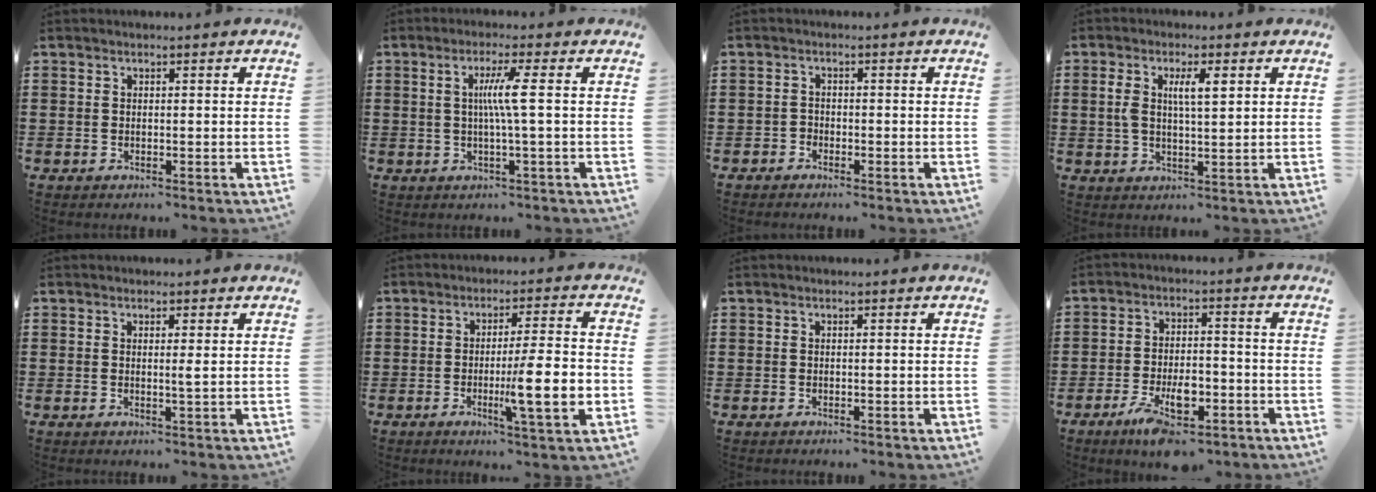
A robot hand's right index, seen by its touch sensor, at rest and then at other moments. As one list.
[{"total": 5.0, "force": [0.3, -0.5, 4.9], "torque": [-0.093, -0.007, -0.001]}, {"total": 1.2, "force": [-1.0, 0.6, 0.0], "torque": [-0.004, 0.003, -0.023]}, {"total": 4.9, "force": [1.4, 1.5, 4.4], "torque": [-0.092, 0.008, 0.022]}, {"total": 0.8, "force": [0.2, -0.1, 0.7], "torque": [-0.015, -0.003, 0.004]}, {"total": 10.3, "force": [-2.4, 1.1, 10.0], "torque": [-0.162, -0.010, -0.042]}, {"total": 0.0}, {"total": 6.8, "force": [-3.8, 2.8, 4.8], "torque": [-0.096, 0.008, -0.071]}]